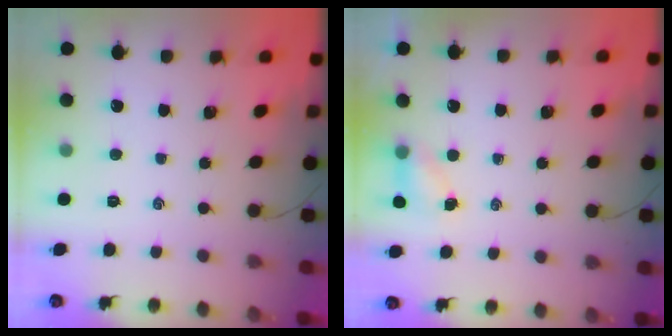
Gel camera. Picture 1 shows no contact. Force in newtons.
{"total": 4.9, "press": 4.8, "slide": 1.2}